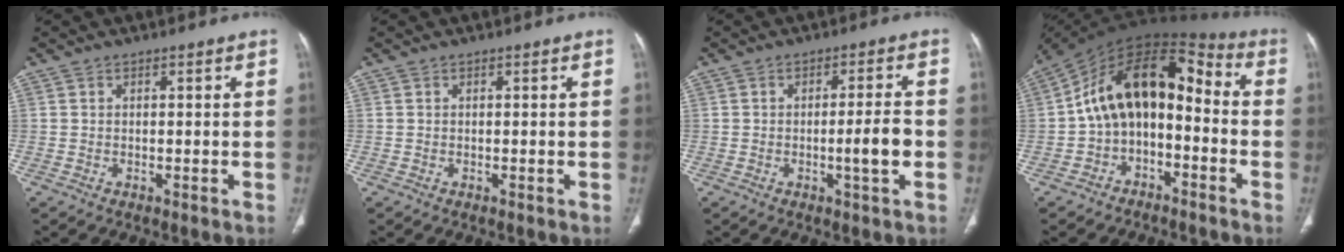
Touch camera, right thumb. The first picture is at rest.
{"total": 0.0}
{"total": 5.6, "force": [-1.4, 0.6, 5.4], "torque": [-0.092, 0.007, -0.023]}
{"total": 16.2, "force": [-2.1, 10.3, 12.4], "torque": [-0.177, 0.084, -0.045]}